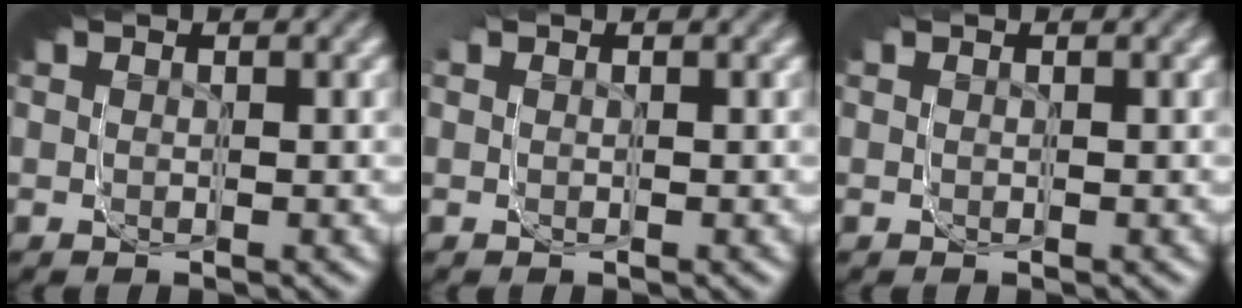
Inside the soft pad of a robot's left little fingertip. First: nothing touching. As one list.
[{"total": 0.9, "force": [0.6, -0.4, -0.5], "torque": [0.007, 0.002, 0.010]}, {"total": 0.0}]